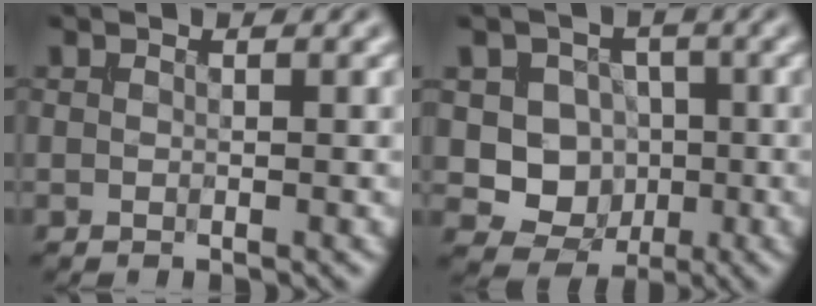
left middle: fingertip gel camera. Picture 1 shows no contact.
{"total": 6.2, "force": [-0.2, 5.8, 2.3], "torque": [-0.014, 0.007, -0.022]}